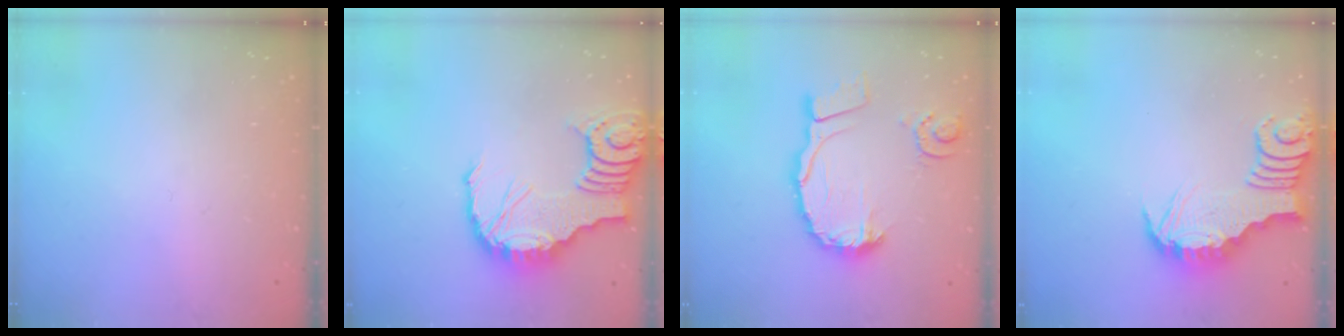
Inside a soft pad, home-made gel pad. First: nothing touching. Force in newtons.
{"total": 14.7, "press": 14.6, "slide": 1.5}
{"total": 13.5, "press": 13.5, "slide": 1.1}
{"total": 3.4, "press": 3.4, "slide": 0.2}